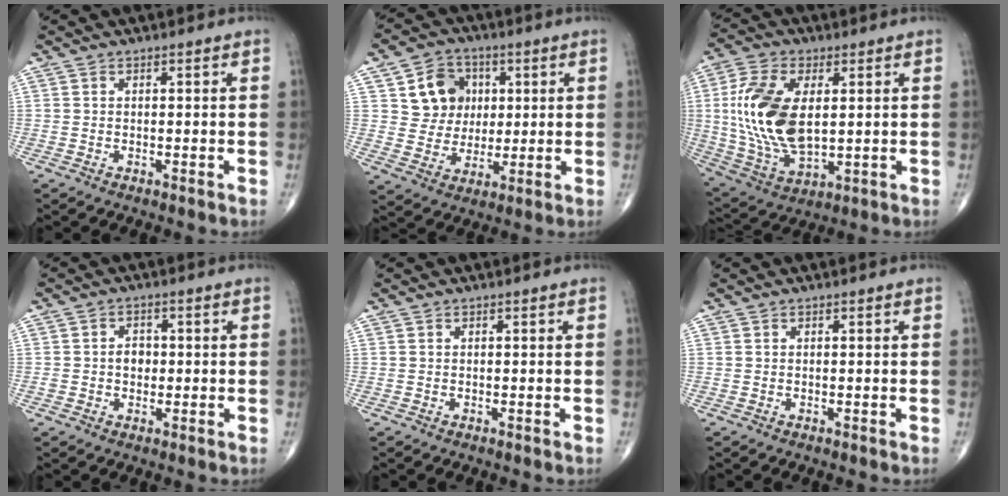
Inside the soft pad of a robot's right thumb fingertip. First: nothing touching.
{"total": 10.4, "force": [3.0, 9.1, 4.2], "torque": [-0.021, -0.007, 0.053]}
{"total": 18.0, "force": [2.2, 9.7, 14.9], "torque": [-0.304, -0.015, 0.047]}
{"total": 3.2, "force": [-0.1, 2.5, 2.0], "torque": [-0.018, 0.006, -0.003]}
{"total": 0.0}
{"total": 0.0}